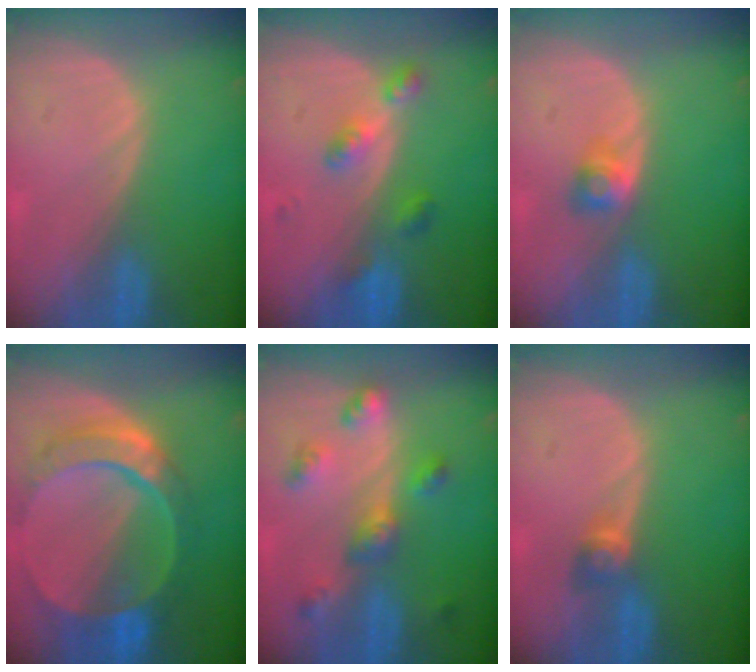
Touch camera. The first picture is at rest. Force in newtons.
{"total": 4.7, "press": 4.2, "slide": 2.0}
{"total": 2.7, "press": 2.4, "slide": 1.1}
{"total": 10.5, "press": 8.9, "slide": 5.6}
{"total": 6.5, "press": 5.8, "slide": 3.0}
{"total": 2.6, "press": 2.4, "slide": 1.0}